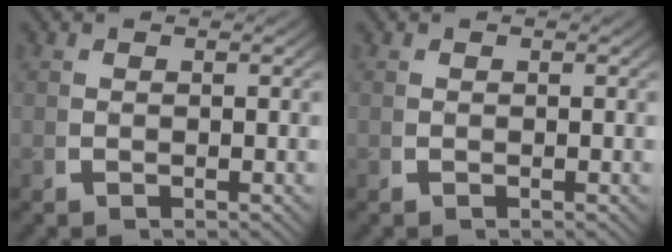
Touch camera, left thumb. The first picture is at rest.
{"total": 0.0}